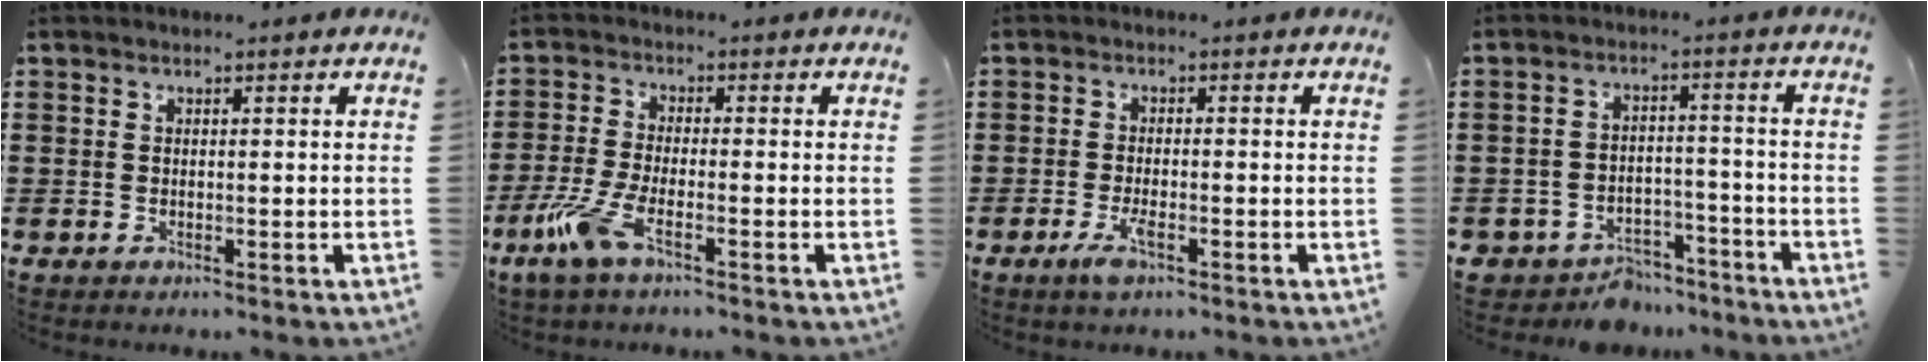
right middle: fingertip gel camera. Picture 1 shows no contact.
{"total": 6.2, "force": [-3.2, 1.7, 5.1], "torque": [-0.131, -0.018, -0.065]}
{"total": 3.4, "force": [-1.6, 0.9, 2.9], "torque": [-0.060, -0.003, -0.033]}
{"total": 5.8, "force": [-5.5, 1.7, 0.5], "torque": [-0.014, 0.016, -0.112]}